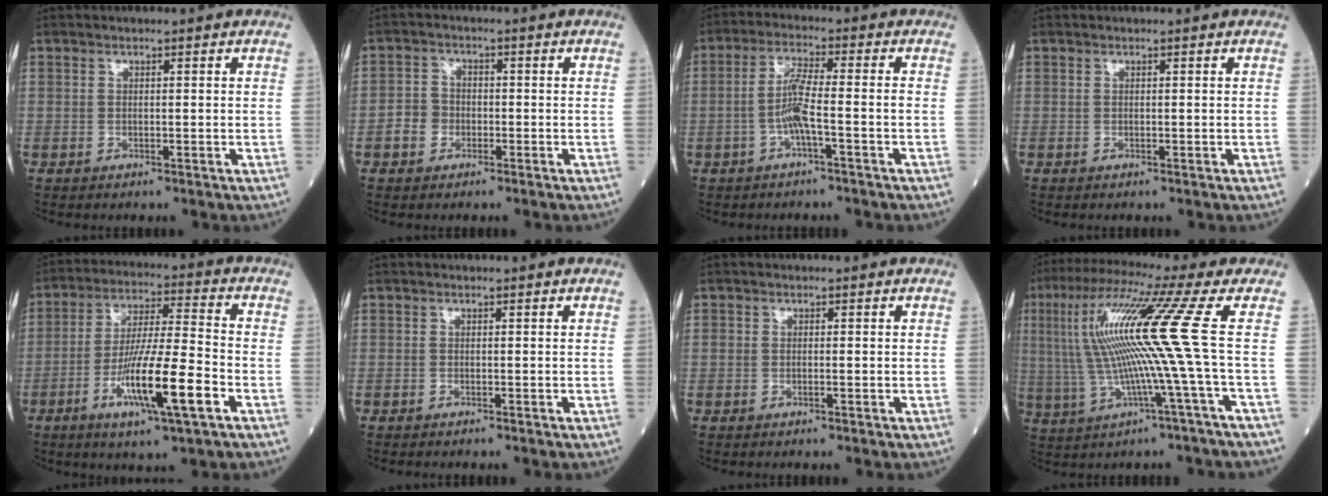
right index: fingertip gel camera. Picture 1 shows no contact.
{"total": 3.4, "force": [-1.4, 2.8, 1.3], "torque": [-0.024, 0.010, -0.029]}
{"total": 5.3, "force": [-1.6, 0.0, 5.0], "torque": [-0.101, 0.008, -0.033]}
{"total": 0.0}
{"total": 13.7, "force": [-5.3, 0.8, 12.6], "torque": [-0.233, -0.014, -0.093]}
{"total": 0.8, "force": [-0.7, 0.0, 0.4], "torque": [0.001, 0.001, -0.011]}
{"total": 0.8, "force": [-0.1, 0.5, 0.6], "torque": [-0.015, 0.001, -0.002]}
{"total": 14.1, "force": [1.4, -2.3, 13.9], "torque": [-0.272, 0.020, 0.026]}